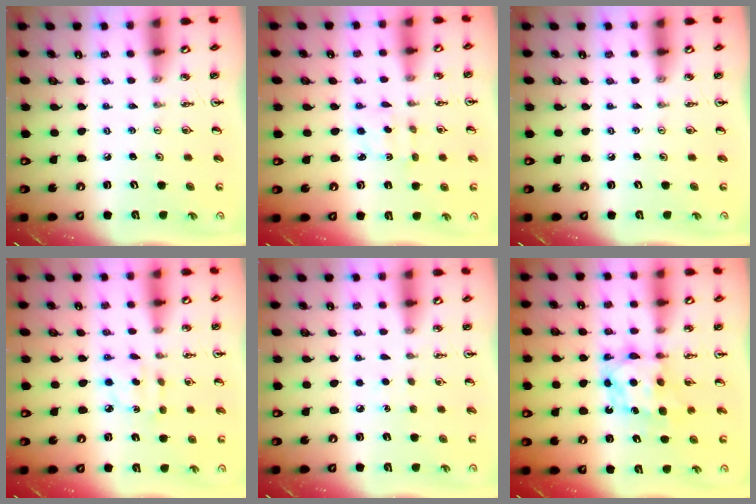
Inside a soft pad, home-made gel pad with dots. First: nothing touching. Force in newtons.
{"total": 2.2, "press": 2.1, "slide": 0.6}
{"total": 0.0}
{"total": 2.9, "press": 2.8, "slide": 0.5}
{"total": 3.8, "press": 3.8, "slide": 0.3}
{"total": 7.0, "press": 7.0, "slide": 0.4}